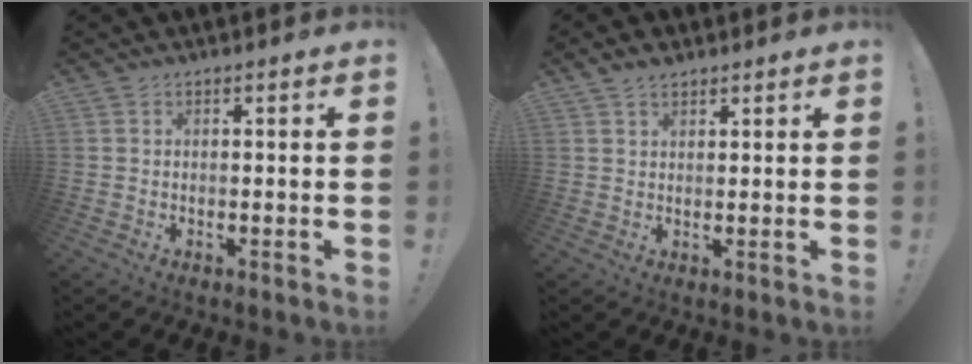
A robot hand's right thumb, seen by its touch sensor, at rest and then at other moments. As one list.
[{"total": 3.2, "force": [2.4, 1.7, 1.2], "torque": [-0.021, -0.009, 0.046]}]